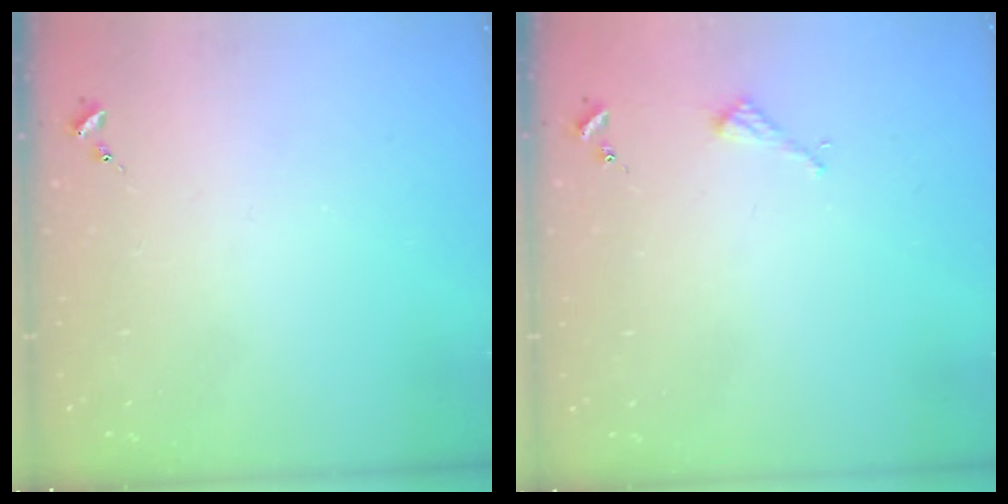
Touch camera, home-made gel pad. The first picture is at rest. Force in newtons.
{"total": 2.2, "press": 2.2, "slide": 0.2}